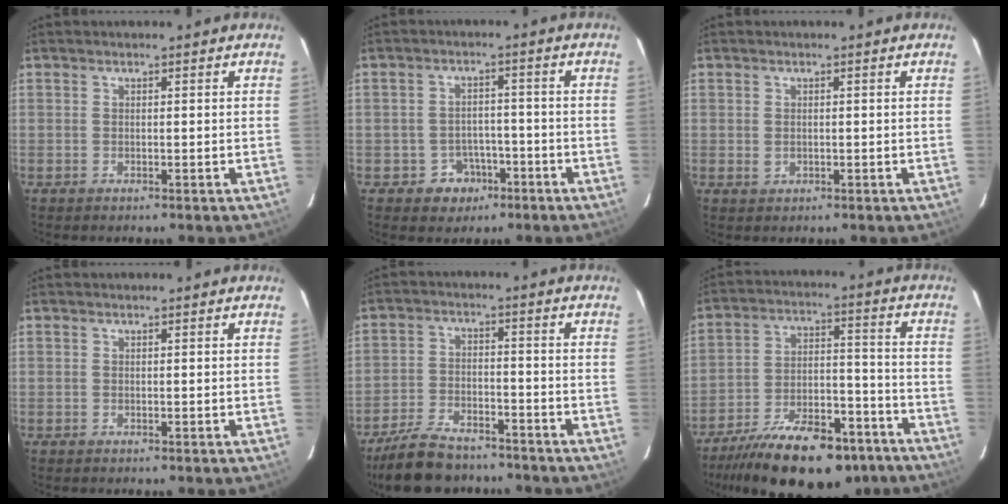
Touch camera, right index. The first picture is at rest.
{"total": 5.5, "force": [-3.0, 4.5, 0.9], "torque": [-0.031, 0.020, -0.032]}
{"total": 1.2, "force": [0.0, 1.1, 0.5], "torque": [-0.009, -0.002, 0.001]}
{"total": 0.0}
{"total": 13.3, "force": [-11.2, 5.0, 5.3], "torque": [-0.129, 0.000, -0.179]}
{"total": 23.1, "force": [-16.7, 10.2, 12.2], "torque": [-0.220, 0.008, -0.235]}